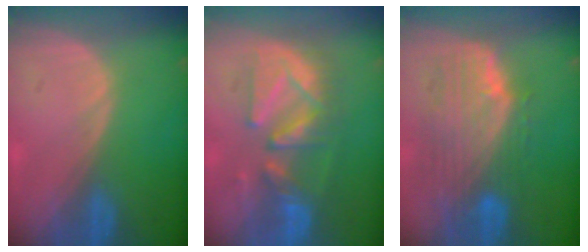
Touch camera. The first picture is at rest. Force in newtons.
{"total": 9.2, "press": 9.2, "slide": 0.3}
{"total": 10.0, "press": 8.8, "slide": 4.6}